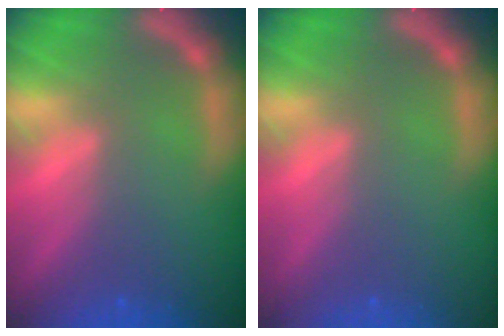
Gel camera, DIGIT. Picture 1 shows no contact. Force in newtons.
{"total": 0.0}